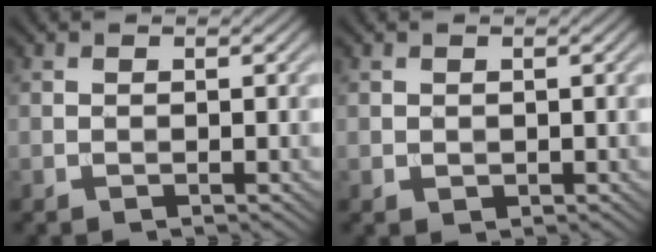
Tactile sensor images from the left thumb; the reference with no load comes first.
{"total": 0.6, "force": [0.3, 0.5, 0.2], "torque": [-0.006, -0.004, 0.010]}